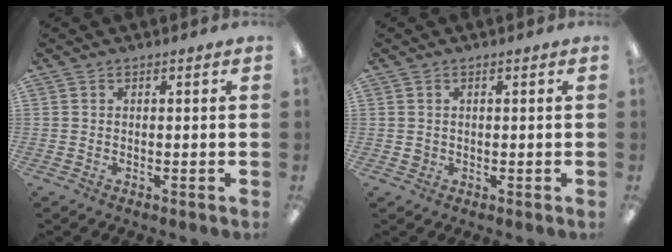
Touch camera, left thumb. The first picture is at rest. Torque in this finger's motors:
{"motor_torque": [-0.27, 0.56, 0.18, -0.51, -0.02]}